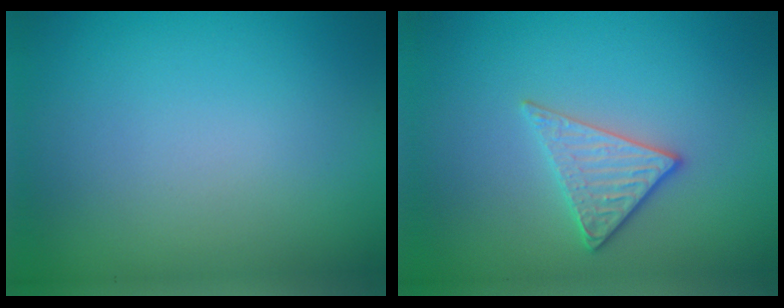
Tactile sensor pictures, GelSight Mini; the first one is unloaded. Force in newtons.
{"total": 2.9, "press": 2.6, "slide": 1.3}